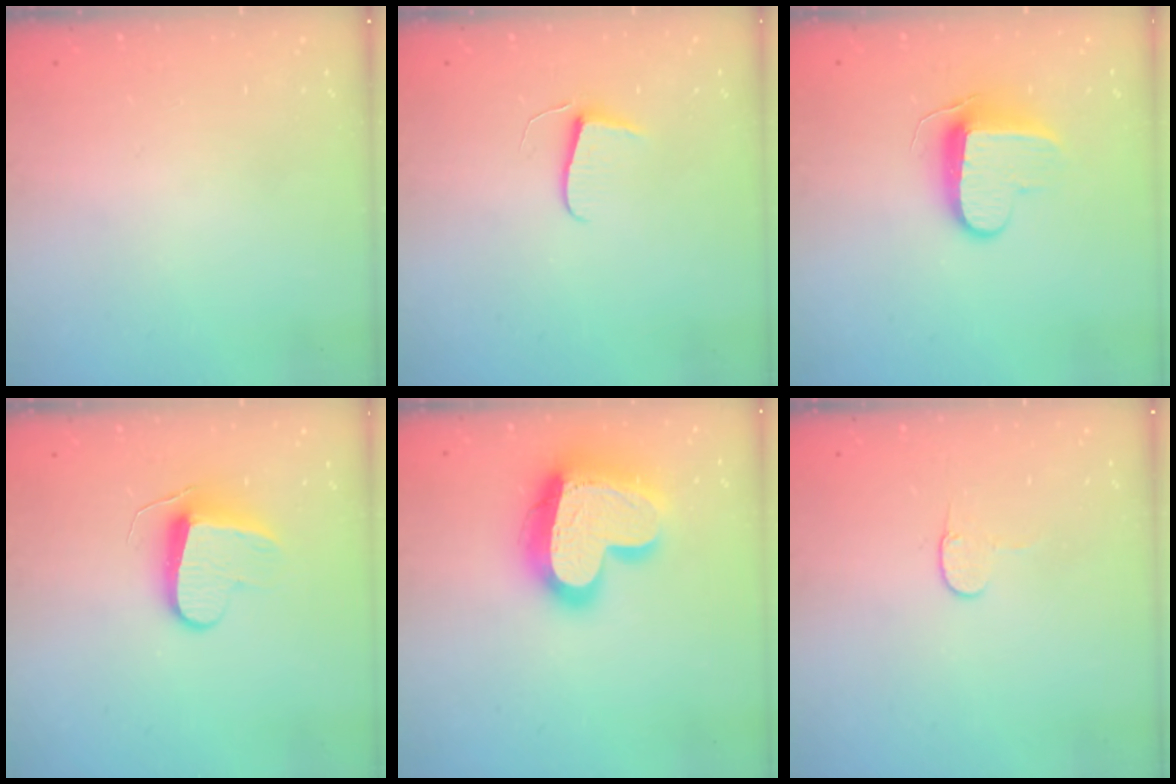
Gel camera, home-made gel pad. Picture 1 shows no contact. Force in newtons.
{"total": 5.9, "press": 5.8, "slide": 0.6}
{"total": 9.6, "press": 9.6, "slide": 0.9}
{"total": 8.8, "press": 8.8, "slide": 0.2}
{"total": 22.7, "press": 22.6, "slide": 1.9}
{"total": 3.2, "press": 3.2, "slide": 0.3}